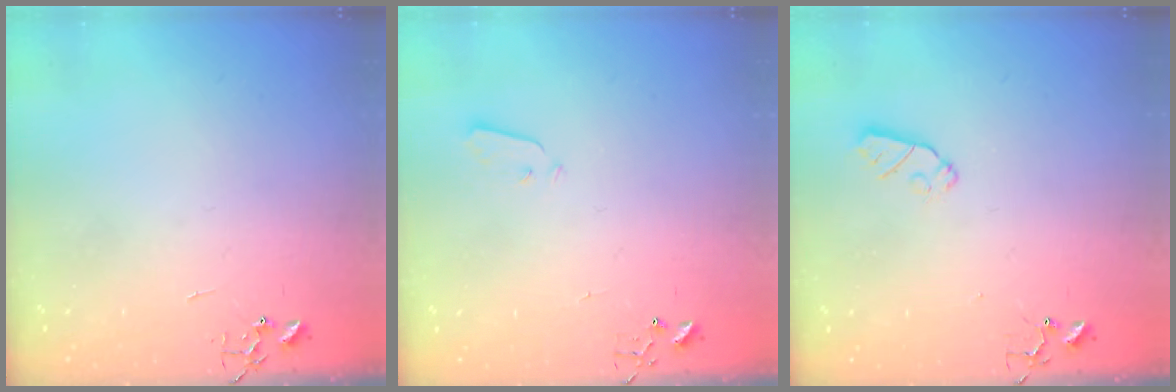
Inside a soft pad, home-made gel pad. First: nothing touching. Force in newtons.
{"total": 3.0, "press": 3.0, "slide": 0.3}
{"total": 6.6, "press": 6.6, "slide": 0.2}